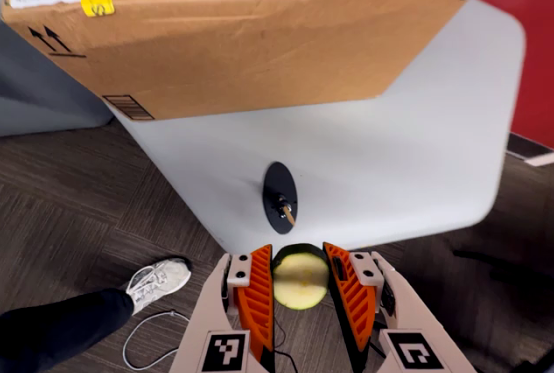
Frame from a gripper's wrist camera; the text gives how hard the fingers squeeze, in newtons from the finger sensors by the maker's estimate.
{"total": 12.1, "left": 12.1, "right": 12.0}